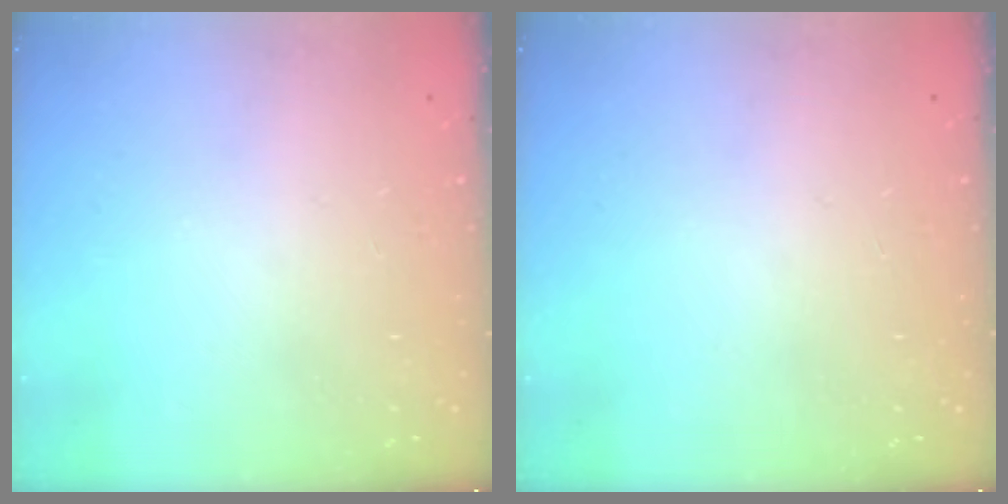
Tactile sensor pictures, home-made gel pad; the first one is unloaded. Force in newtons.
{"total": 0.0}